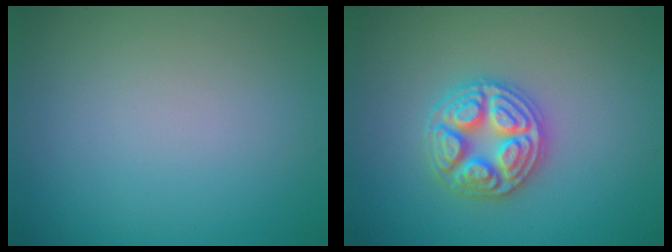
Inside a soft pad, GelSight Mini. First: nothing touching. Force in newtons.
{"total": 4.9, "press": 4.9, "slide": 0.5}